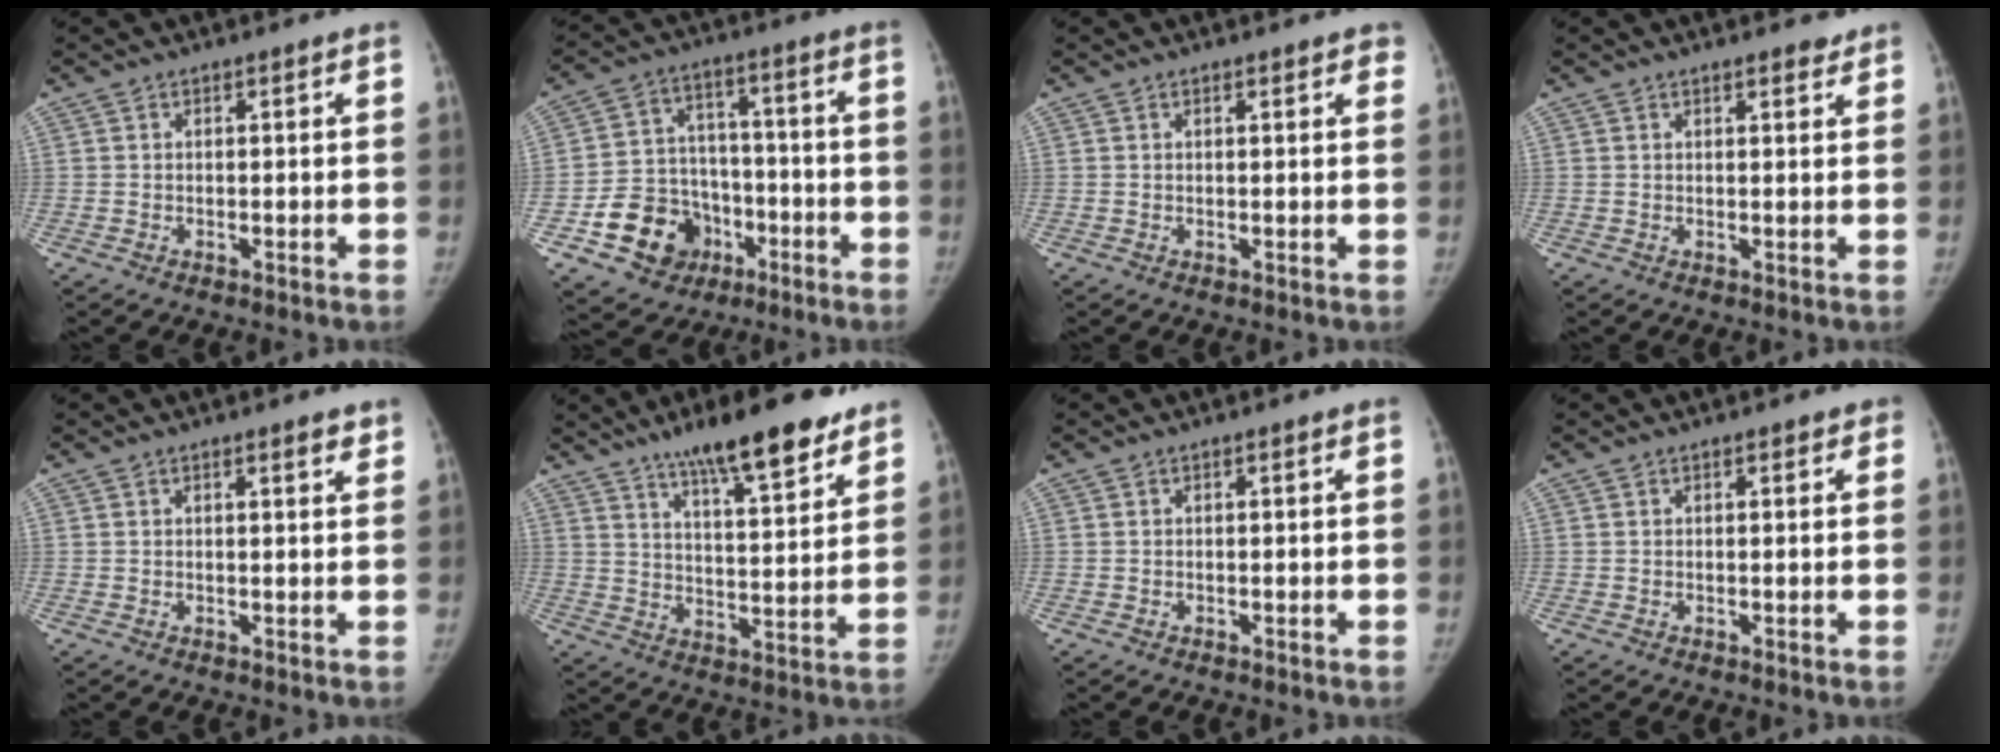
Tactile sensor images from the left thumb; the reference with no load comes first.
{"total": 14.1, "force": [-6.2, 11.6, 5.1], "torque": [-0.054, 0.057, -0.092]}
{"total": 2.4, "force": [1.7, 0.8, 1.5], "torque": [-0.002, 0.001, 0.017]}
{"total": 2.2, "force": [1.8, 0.8, 0.9], "torque": [0.000, -0.008, 0.020]}
{"total": 2.0, "force": [1.4, 0.5, 1.3], "torque": [-0.013, -0.007, 0.017]}
{"total": 16.1, "force": [11.3, 3.9, 10.8], "torque": [-0.137, -0.054, 0.178]}
{"total": 0.0}
{"total": 0.6, "force": [0.3, 0.5, 0.2], "torque": [0.008, 0.001, -0.003]}